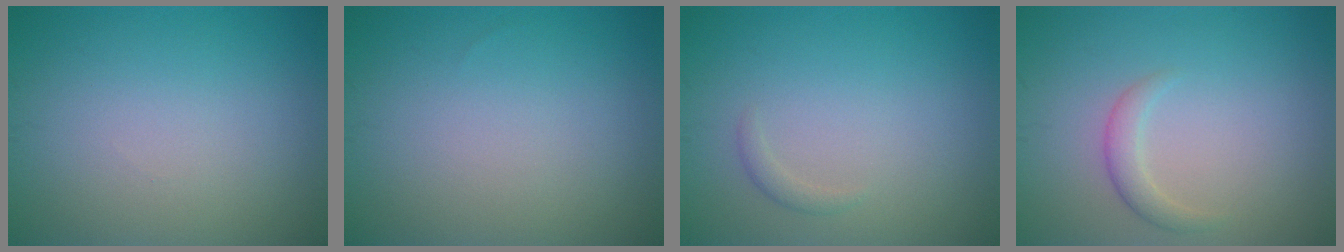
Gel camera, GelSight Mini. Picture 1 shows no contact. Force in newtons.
{"total": 0.0}
{"total": 0.8, "press": 0.8, "slide": 0.1}
{"total": 1.6, "press": 1.6, "slide": 0.1}